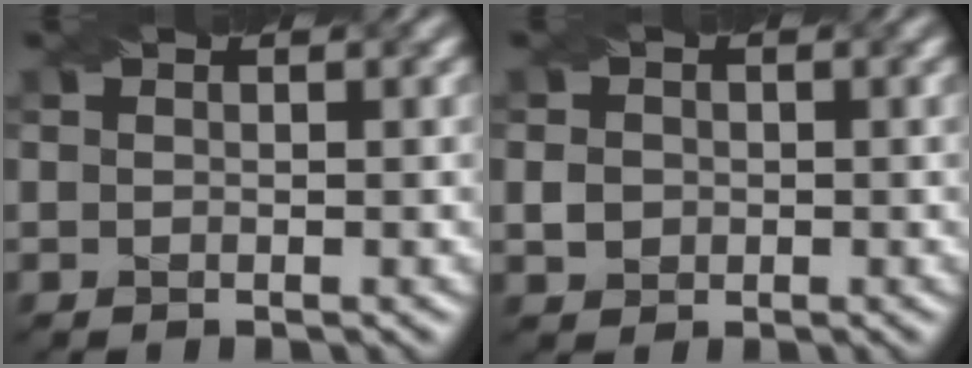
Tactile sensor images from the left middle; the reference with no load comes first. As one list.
[{"total": 1.7, "force": [-0.4, 1.5, 0.6], "torque": [-0.012, -0.001, -0.006]}]